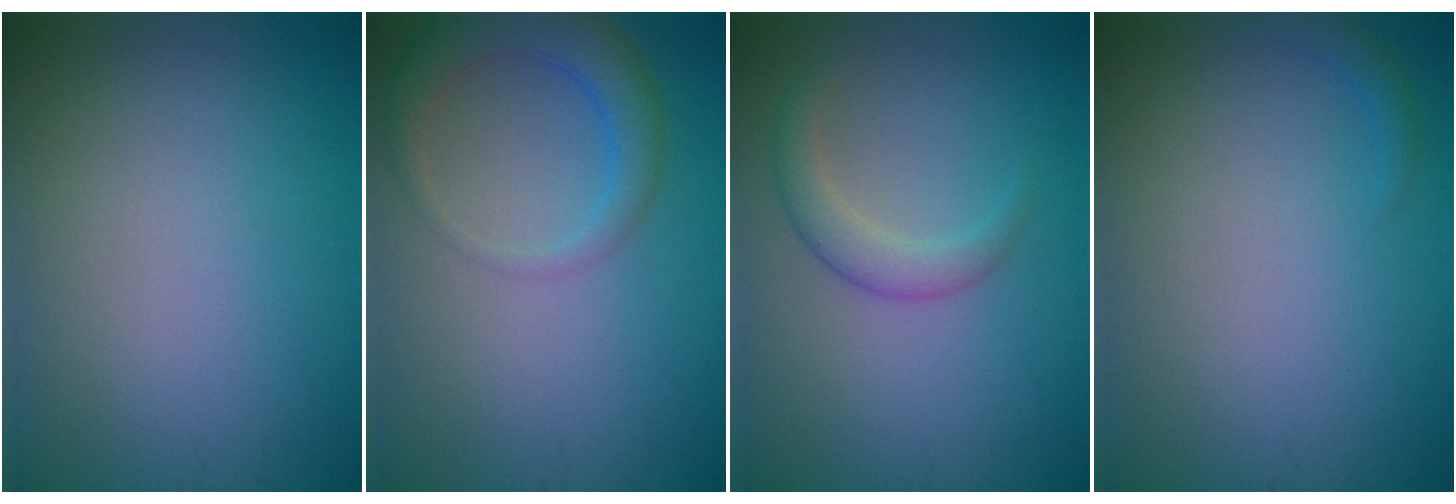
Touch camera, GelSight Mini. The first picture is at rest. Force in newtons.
{"total": 3.8, "press": 3.8, "slide": 0.2}
{"total": 2.3, "press": 2.3, "slide": 0.1}
{"total": 0.9, "press": 0.9, "slide": 0.1}